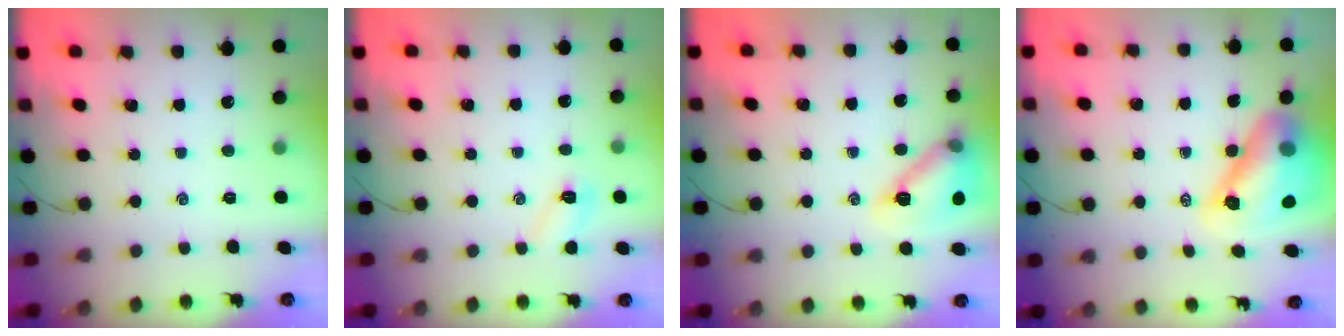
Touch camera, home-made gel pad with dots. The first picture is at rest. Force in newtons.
{"total": 4.0, "press": 3.9, "slide": 1.0}
{"total": 14.5, "press": 14.4, "slide": 1.7}
{"total": 14.8, "press": 14.1, "slide": 4.6}